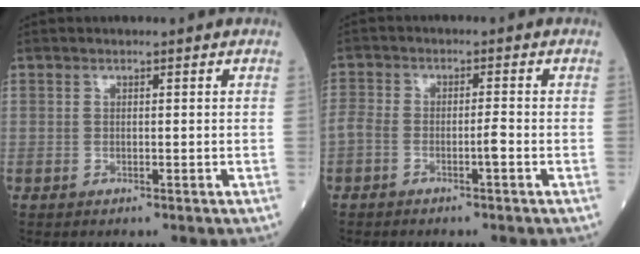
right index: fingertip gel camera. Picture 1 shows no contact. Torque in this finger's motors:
{"motor_torque": [0.83, -0.16, 0.35, 0.07]}